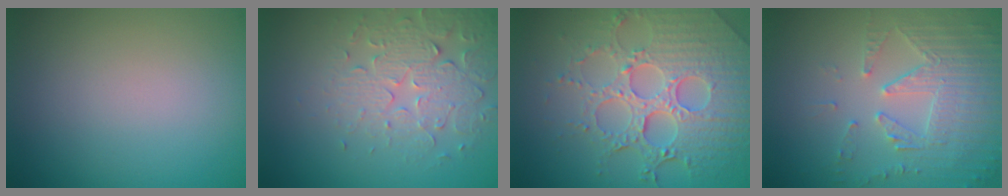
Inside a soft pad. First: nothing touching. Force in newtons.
{"total": 3.9, "press": 3.6, "slide": 1.4}
{"total": 8.2, "press": 5.9, "slide": 5.7}
{"total": 5.5, "press": 3.7, "slide": 4.0}